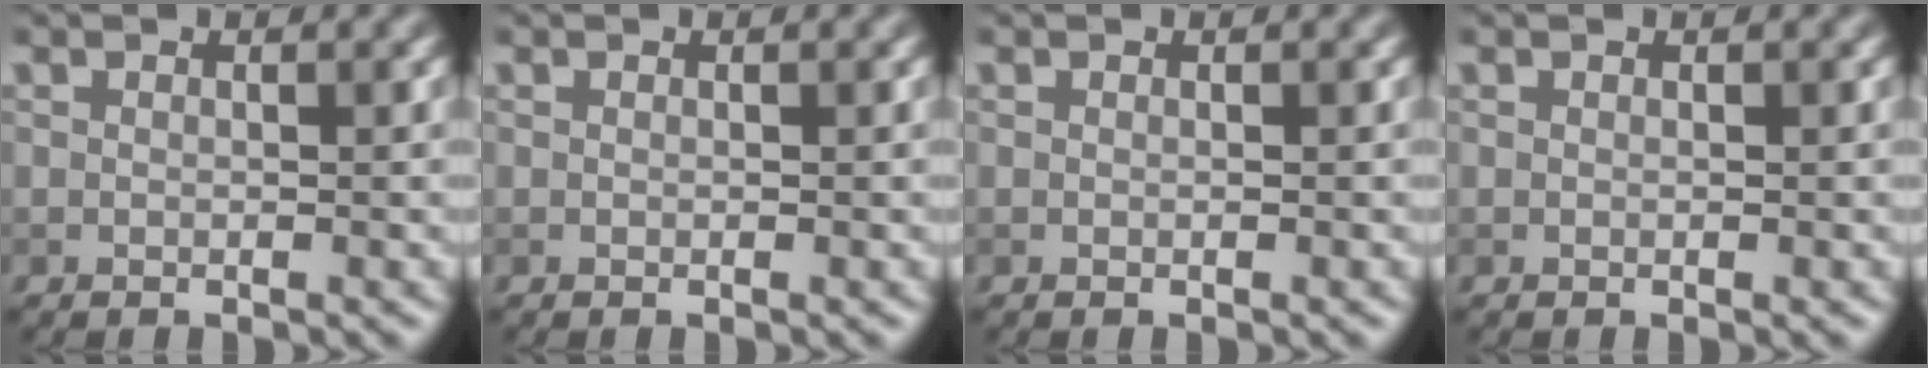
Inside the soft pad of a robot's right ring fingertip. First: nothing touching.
{"total": 0.0}
{"total": 0.0}
{"total": 0.0}